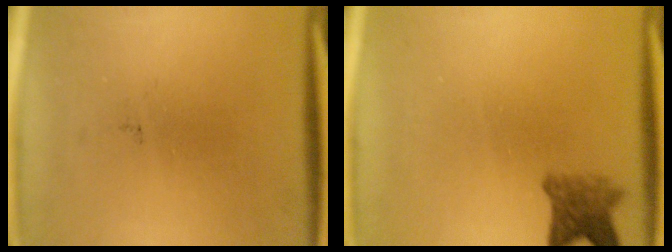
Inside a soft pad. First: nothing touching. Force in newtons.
{"total": 3.7}